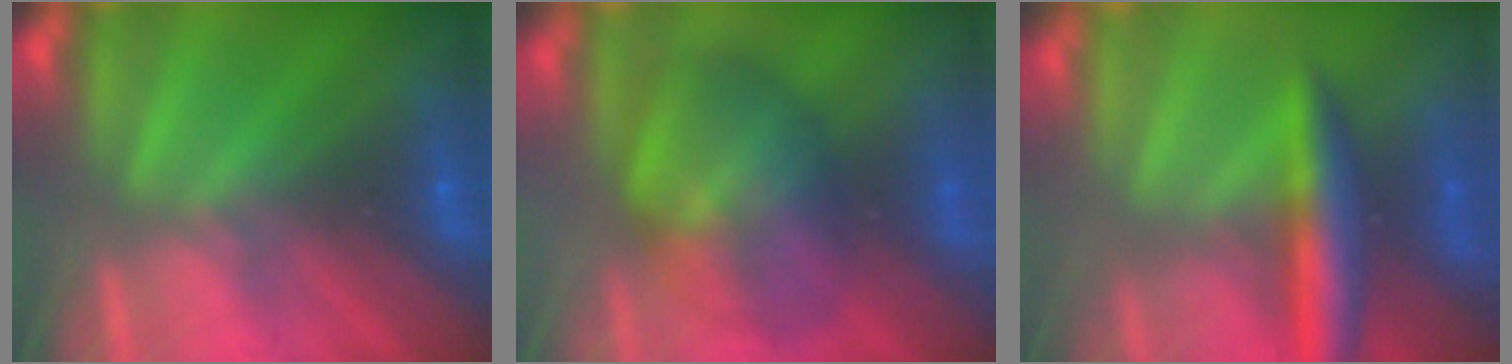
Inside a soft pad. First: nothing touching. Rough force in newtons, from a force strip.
{"total": 8.0}
{"total": 7.8}